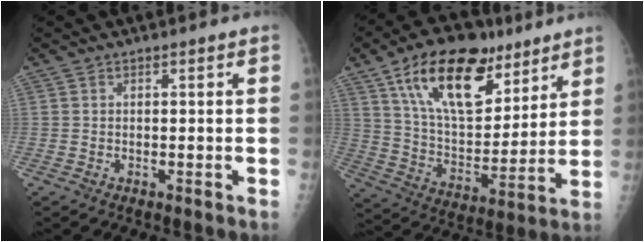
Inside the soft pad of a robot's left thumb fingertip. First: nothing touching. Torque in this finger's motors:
{"motor_torque": [1.18, 0.57, 1.51, -1.26, 0.19]}